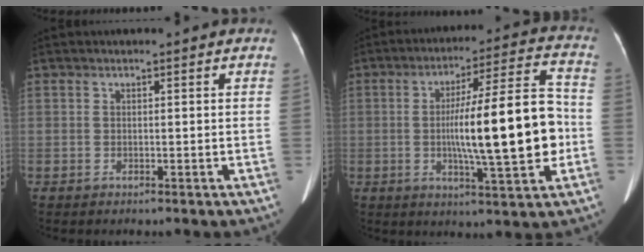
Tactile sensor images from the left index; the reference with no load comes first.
{"total": 16.7, "force": [-2.0, 1.5, 16.5], "torque": [-0.260, 0.015, -0.030]}